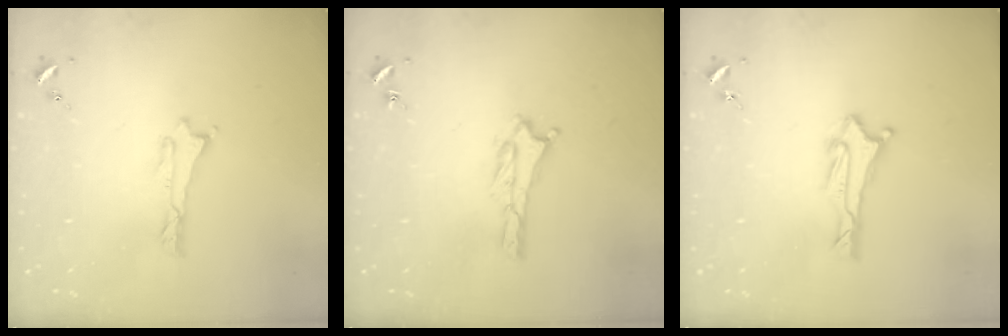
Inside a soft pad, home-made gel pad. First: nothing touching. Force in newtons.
{"total": 1.2, "press": 1.1, "slide": 0.2}
{"total": 2.0, "press": 1.8, "slide": 0.8}